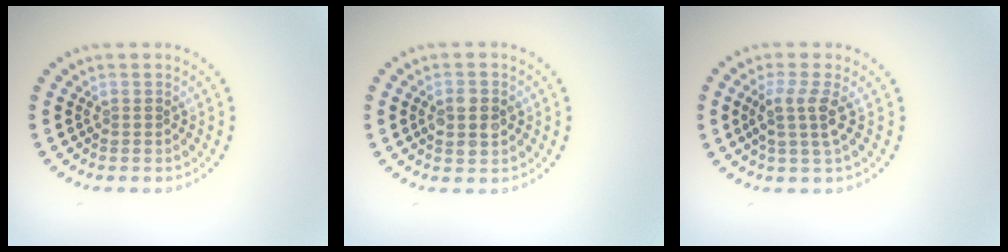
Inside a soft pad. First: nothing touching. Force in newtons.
{"total": 2.8, "press": 2.8, "slide": 0.1}
{"total": 2.6, "press": 2.1, "slide": 1.6}